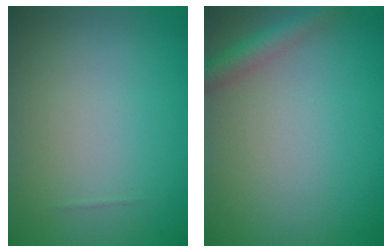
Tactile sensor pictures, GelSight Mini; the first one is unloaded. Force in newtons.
{"total": 2.6, "press": 2.6, "slide": 0.1}